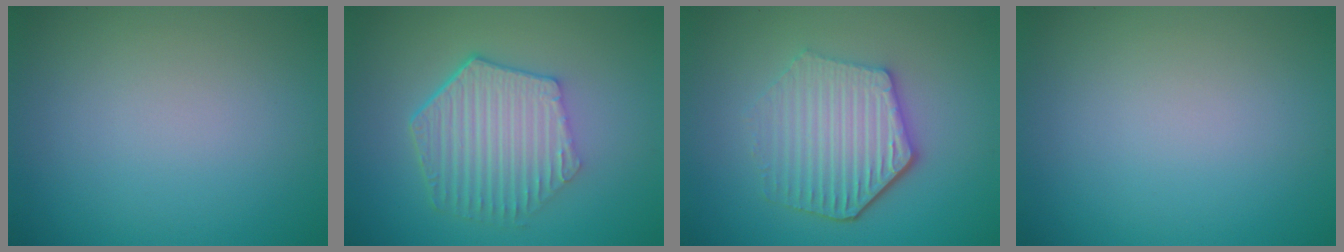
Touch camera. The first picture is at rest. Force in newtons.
{"total": 6.0, "press": 4.5, "slide": 4.0}
{"total": 5.4, "press": 4.4, "slide": 3.2}
{"total": 0.0}